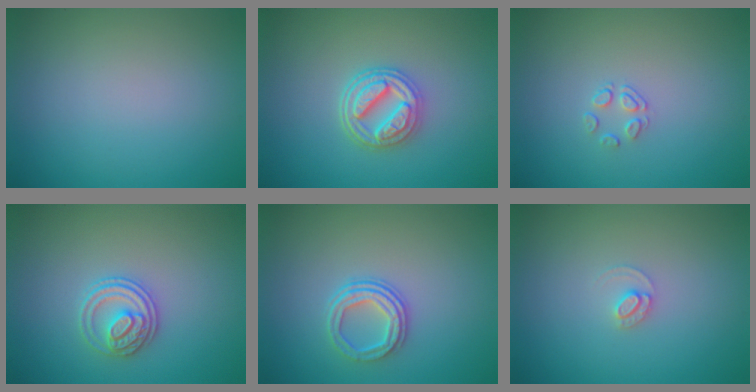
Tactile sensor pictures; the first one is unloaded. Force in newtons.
{"total": 4.2, "press": 3.5, "slide": 2.3}
{"total": 1.4, "press": 0.6, "slide": 1.2}
{"total": 2.7, "press": 2.6, "slide": 0.7}
{"total": 3.0, "press": 2.4, "slide": 1.7}
{"total": 1.2, "press": 1.2, "slide": 0.0}